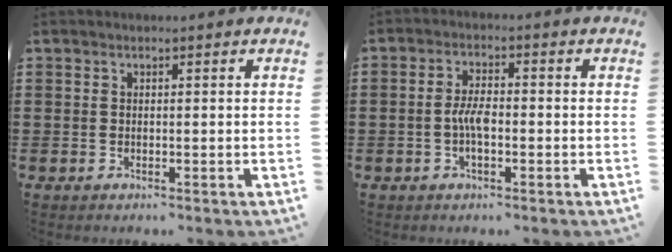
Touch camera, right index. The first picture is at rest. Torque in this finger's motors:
{"motor_torque": [1.66, 0.48, 0.22, 0.02]}